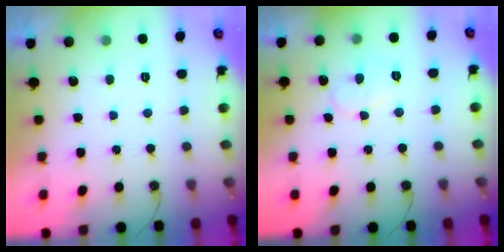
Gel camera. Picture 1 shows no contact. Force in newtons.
{"total": 7.5, "press": 7.5, "slide": 0.4}